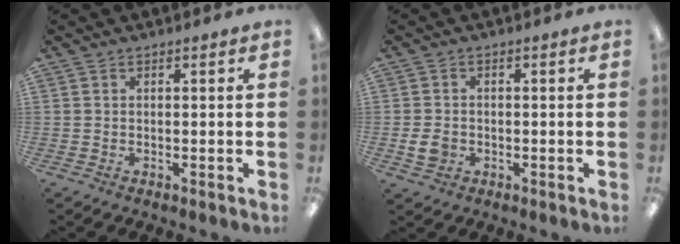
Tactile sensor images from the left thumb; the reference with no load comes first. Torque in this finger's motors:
{"motor_torque": [-0.16, 0.22, 0.08, -0.09, 0.00]}